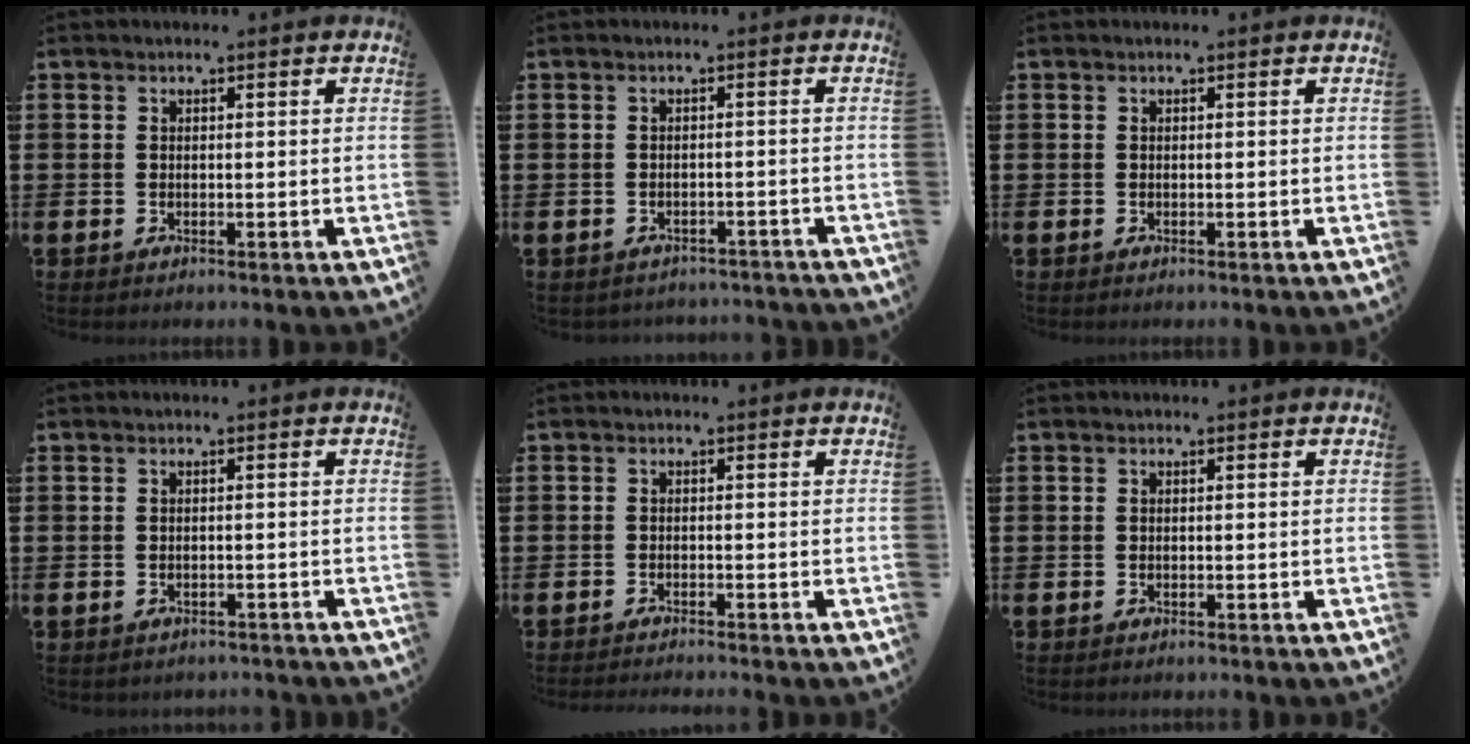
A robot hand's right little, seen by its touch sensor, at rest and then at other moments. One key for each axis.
{"total": 1.1, "fx": -1.1, "fy": 0.0, "fz": 0.0, "tx": -0.003, "ty": 0.001, "tz": -0.024}
{"total": 0.0}
{"total": 0.5, "fx": -0.5, "fy": 0.1, "fz": 0.0, "tx": -0.003, "ty": -0.003, "tz": -0.010}
{"total": 0.9, "fx": -0.8, "fy": -0.2, "fz": 0.0, "tx": 0.001, "ty": 0.000, "tz": -0.017}
{"total": 0.0}